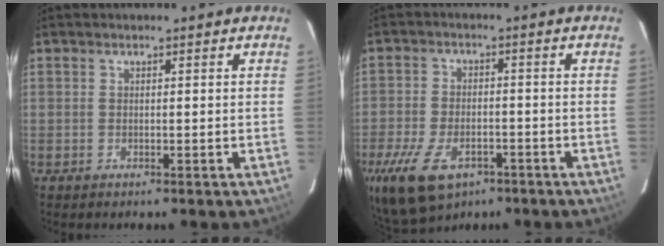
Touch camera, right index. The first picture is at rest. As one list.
[{"total": 14.8, "force": [-8.5, 8.1, 9.0], "torque": [-0.216, -0.031, -0.144]}]